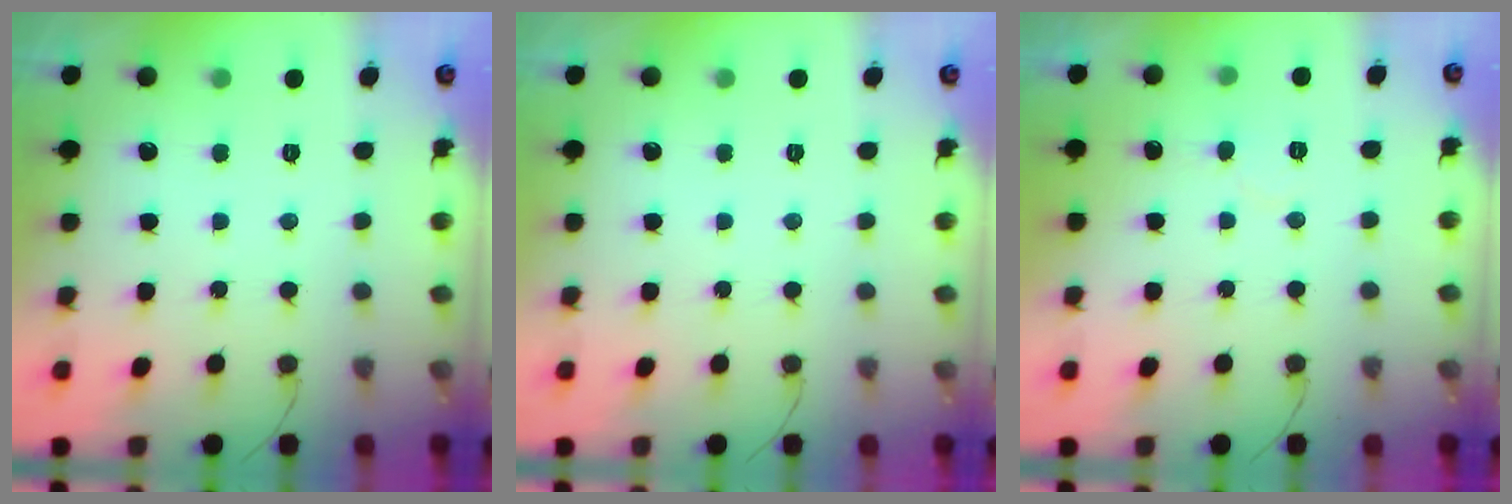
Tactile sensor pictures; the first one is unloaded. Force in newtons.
{"total": 0.0}
{"total": 5.4, "press": 5.4, "slide": 0.4}